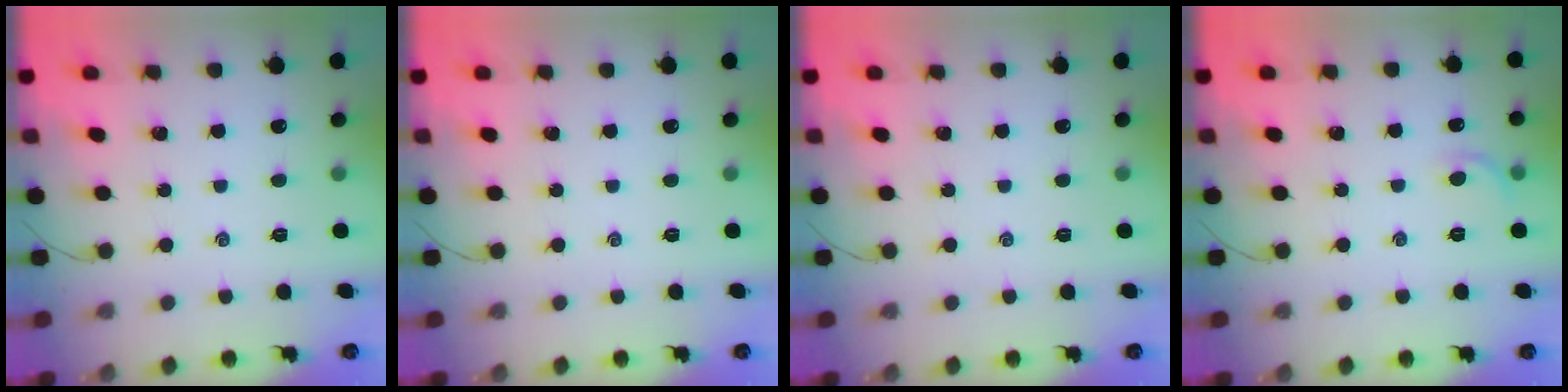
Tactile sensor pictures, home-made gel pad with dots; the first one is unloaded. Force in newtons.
{"total": 0.0}
{"total": 0.0}
{"total": 4.7, "press": 4.5, "slide": 1.2}